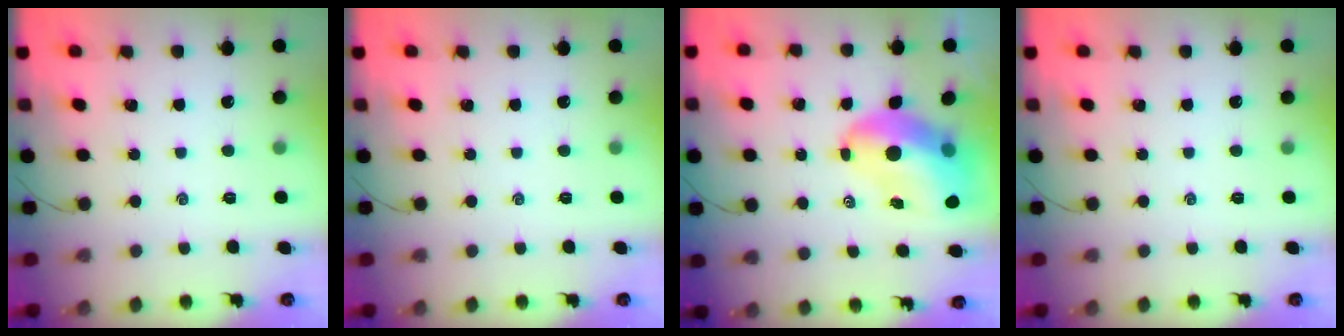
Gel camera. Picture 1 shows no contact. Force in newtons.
{"total": 0.0}
{"total": 10.6, "press": 10.2, "slide": 3.1}
{"total": 0.0}